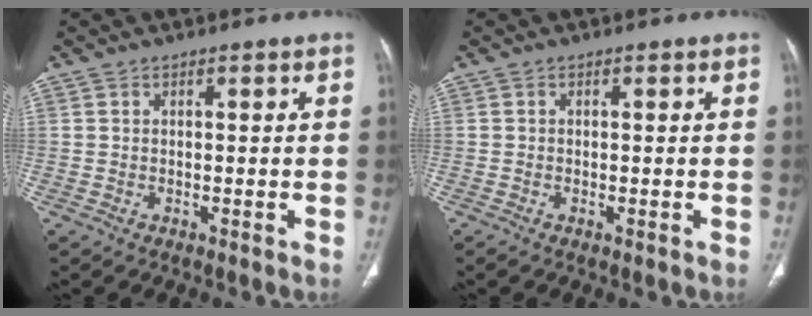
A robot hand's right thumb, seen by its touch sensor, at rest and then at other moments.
{"total": 0.7, "force": [-0.4, 0.2, 0.6], "torque": [-0.014, -0.001, -0.007]}